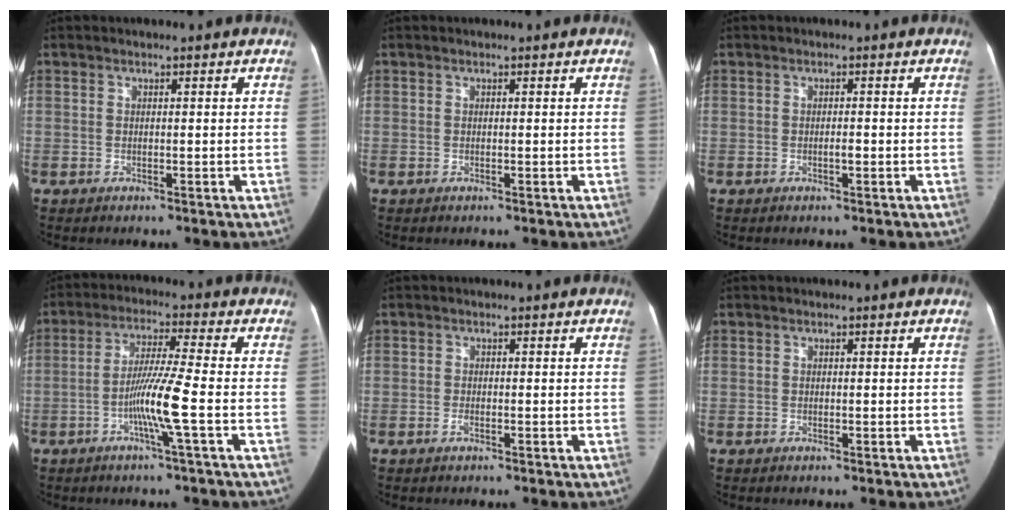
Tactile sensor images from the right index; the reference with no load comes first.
{"total": 0.0}
{"total": 1.2, "force": [-0.4, 0.5, 1.0], "torque": [-0.019, 0.002, -0.007]}
{"total": 8.2, "force": [-2.7, -1.1, 7.6], "torque": [-0.148, -0.003, -0.052]}
{"total": 1.1, "force": [-0.6, 0.7, 0.6], "torque": [-0.012, 0.002, -0.008]}
{"total": 0.0}